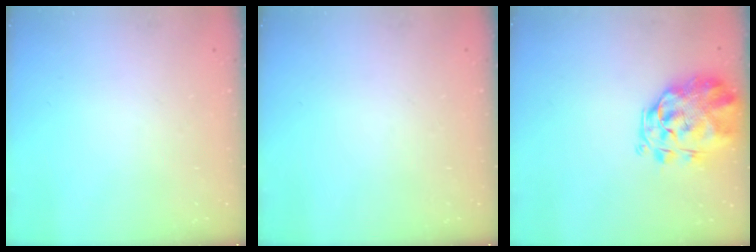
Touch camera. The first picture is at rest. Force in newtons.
{"total": 0.0}
{"total": 3.4, "press": 3.0, "slide": 1.6}